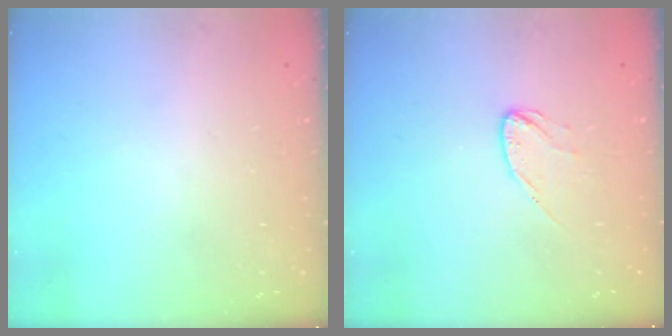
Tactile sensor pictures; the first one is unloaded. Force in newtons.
{"total": 6.4, "press": 6.4, "slide": 0.5}